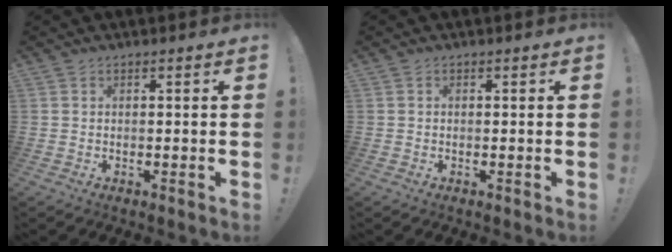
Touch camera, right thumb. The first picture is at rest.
{"total": 0.0}